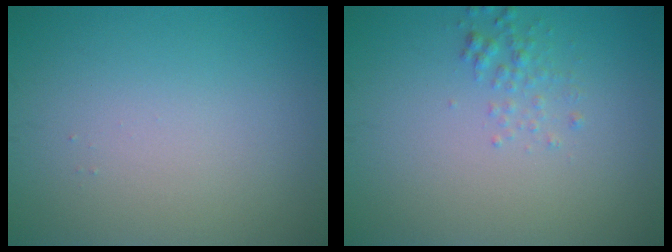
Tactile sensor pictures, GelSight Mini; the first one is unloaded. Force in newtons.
{"total": 1.3, "press": 1.3, "slide": 0.0}